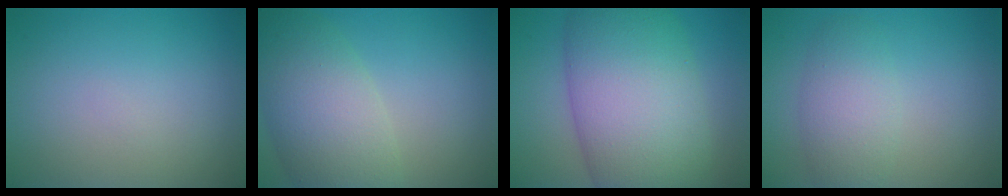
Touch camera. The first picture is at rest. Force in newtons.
{"total": 7.5, "press": 7.5, "slide": 0.6}
{"total": 13.7, "press": 13.7, "slide": 0.3}
{"total": 3.8, "press": 3.8, "slide": 0.1}